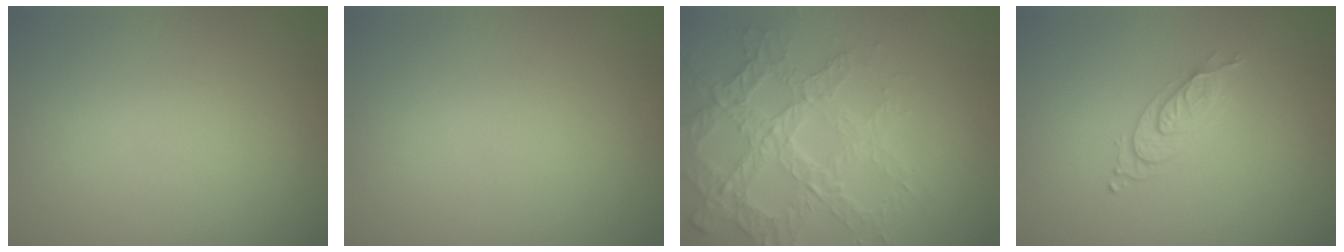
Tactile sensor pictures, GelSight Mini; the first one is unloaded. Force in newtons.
{"total": 0.0}
{"total": 5.5, "press": 4.7, "slide": 2.8}
{"total": 2.0, "press": 1.4, "slide": 1.4}